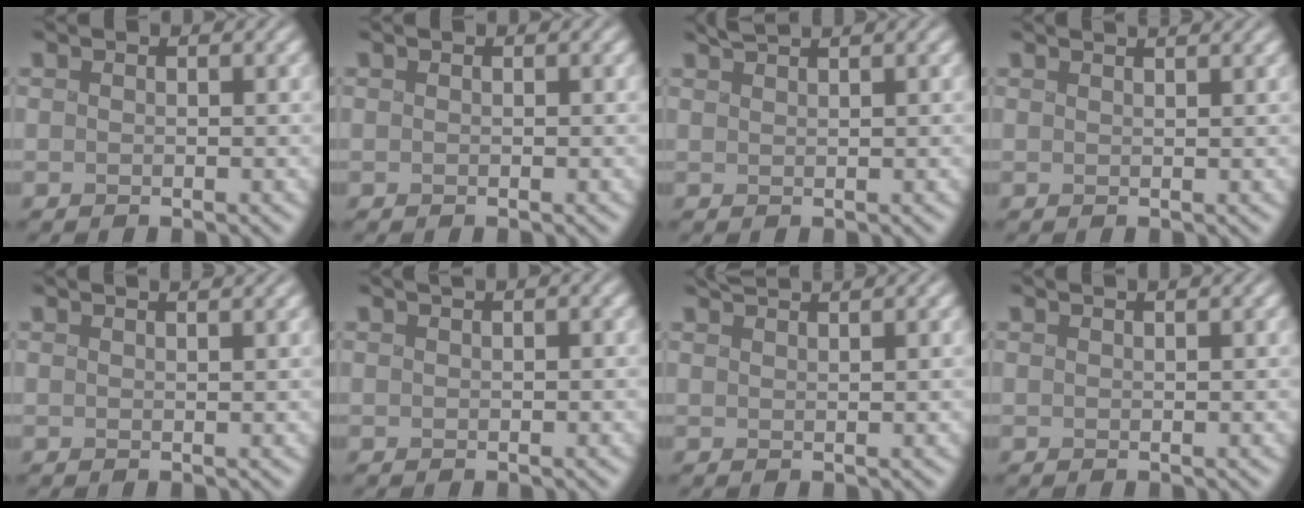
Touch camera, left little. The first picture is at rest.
{"total": 0.0}
{"total": 1.7, "force": [1.5, 0.2, 0.8], "torque": [-0.002, 0.010, 0.027]}
{"total": 2.2, "force": [1.7, 0.7, 1.1], "torque": [0.007, 0.011, 0.005]}
{"total": 2.6, "force": [2.0, 0.8, 1.3], "torque": [0.008, 0.015, 0.007]}
{"total": 1.0, "force": [0.7, 0.2, 0.7], "torque": [-0.004, 0.005, 0.007]}
{"total": 2.5, "force": [2.3, 0.3, 1.0], "torque": [-0.006, 0.010, 0.033]}
{"total": 1.5, "force": [1.2, 0.5, 0.9], "torque": [0.005, 0.009, 0.003]}